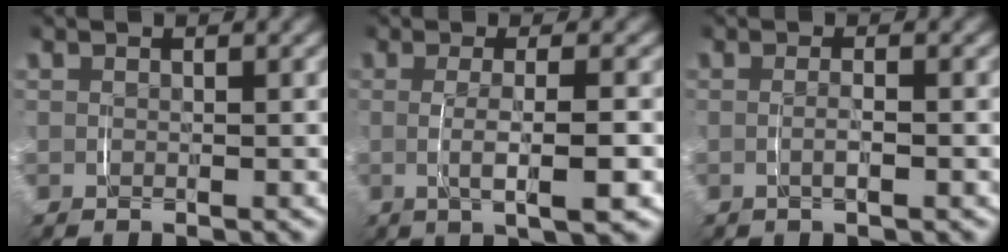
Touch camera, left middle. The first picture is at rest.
{"total": 4.2, "force": [-0.7, 0.5, 4.1], "torque": [-0.066, -0.003, -0.008]}
{"total": 1.3, "force": [-0.4, 0.1, 1.3], "torque": [-0.021, -0.002, -0.006]}